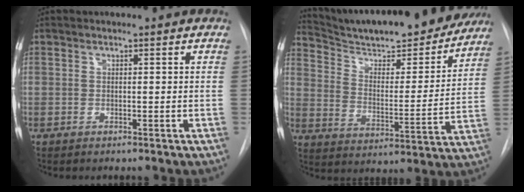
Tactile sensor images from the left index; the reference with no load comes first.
{"total": 23.6, "force": [21.6, 3.6, 8.9], "torque": [-0.143, -0.026, 0.306]}